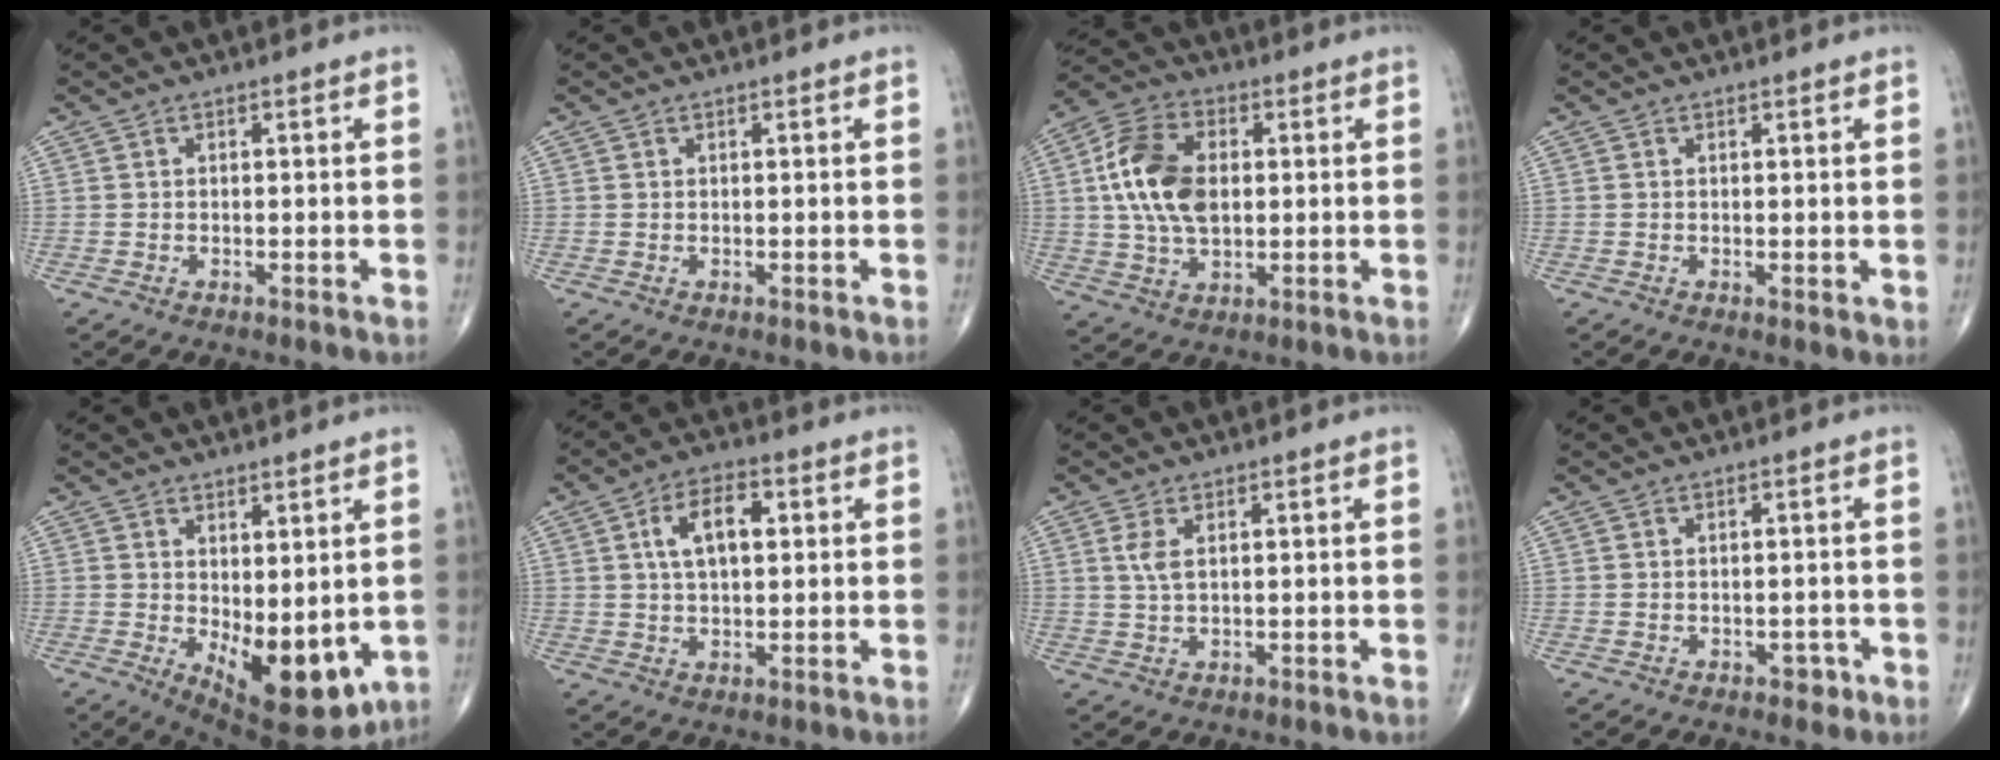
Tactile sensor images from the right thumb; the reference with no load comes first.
{"total": 0.0}
{"total": 13.7, "force": [1.5, 8.5, 10.7], "torque": [-0.198, 0.011, 0.025]}
{"total": 1.0, "force": [0.3, 0.4, 0.9], "torque": [-0.017, -0.006, 0.004]}
{"total": 12.0, "force": [-1.3, 5.5, 10.6], "torque": [-0.133, -0.024, 0.002]}
{"total": 8.3, "force": [2.1, 4.4, 6.8], "torque": [-0.108, 0.010, 0.032]}
{"total": 2.8, "force": [0.9, 1.1, 2.4], "torque": [-0.058, 0.002, 0.025]}
{"total": 1.6, "force": [-0.8, 1.1, 0.8], "torque": [-0.002, 0.005, -0.010]}